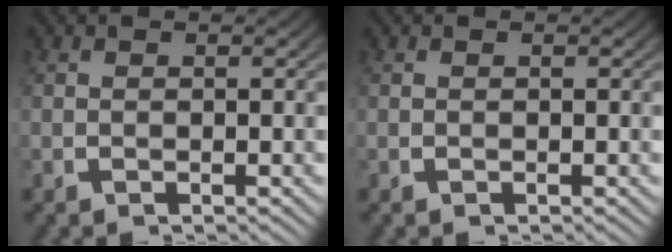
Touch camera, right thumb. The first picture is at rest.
{"total": 0.0}